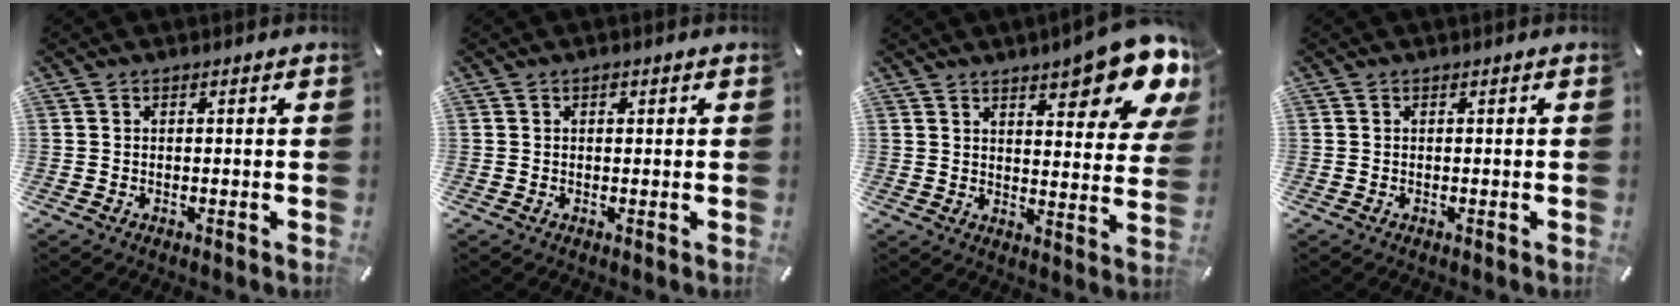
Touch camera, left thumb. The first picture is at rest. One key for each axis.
{"total": 0.8, "fx": 0.3, "fy": 0.6, "fz": 0.5, "tx": -0.009, "ty": 0.003, "tz": 0.004}
{"total": 14.3, "fx": 9.7, "fy": 4.5, "fz": 9.5, "tx": -0.115, "ty": -0.067, "tz": 0.157}
{"total": 0.0}